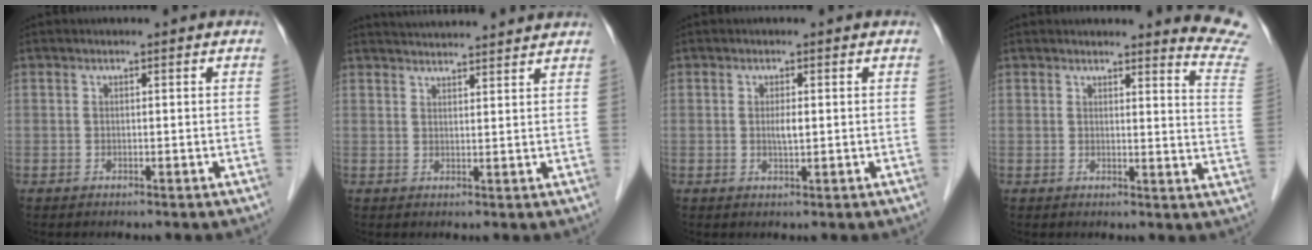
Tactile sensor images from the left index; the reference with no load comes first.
{"total": 10.7, "force": [10.3, 0.4, 3.0], "torque": [-0.047, 0.026, 0.134]}
{"total": 1.6, "force": [0.2, 0.3, 1.5], "torque": [-0.030, 0.000, 0.003]}
{"total": 9.2, "force": [9.2, -0.9, 0.7], "torque": [0.002, -0.104, 0.073]}